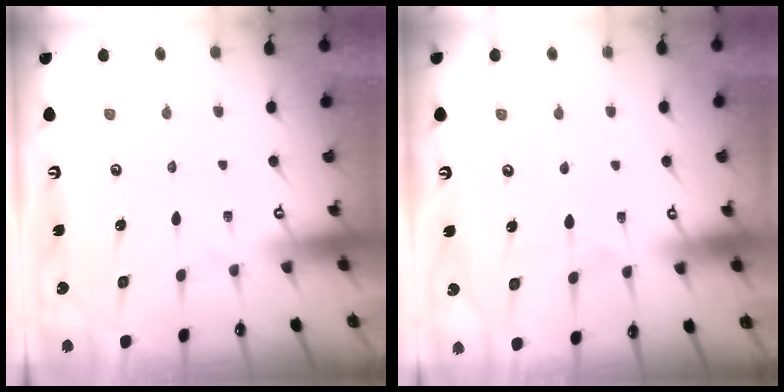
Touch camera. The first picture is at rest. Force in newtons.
{"total": 4.1, "press": 4.1, "slide": 0.5}